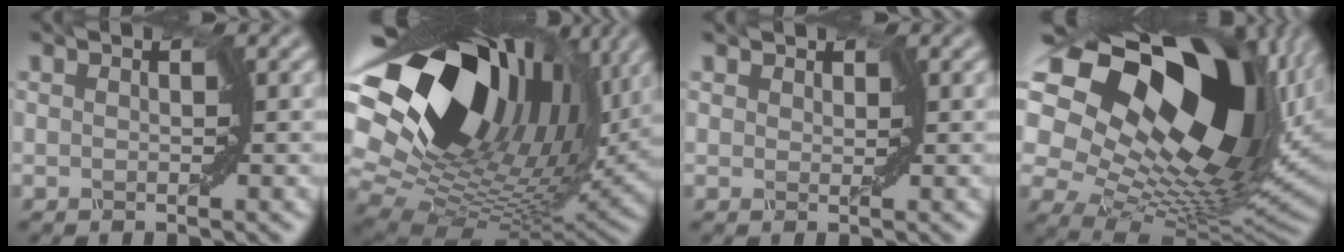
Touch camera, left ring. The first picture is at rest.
{"total": 19.6, "force": [7.0, 11.9, 13.9], "torque": [-0.266, 0.029, 0.122]}
{"total": 0.9, "force": [0.7, 0.5, 0.2], "torque": [-0.010, 0.001, 0.009]}
{"total": 20.0, "force": [7.0, 11.8, 14.6], "torque": [-0.255, 0.019, 0.132]}